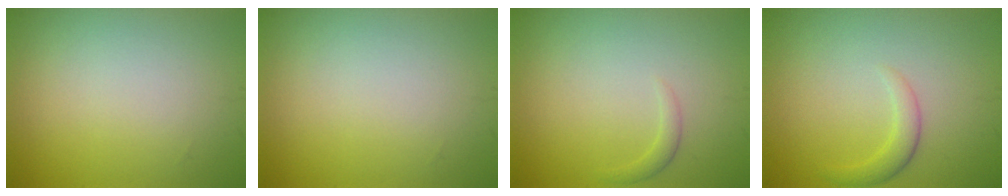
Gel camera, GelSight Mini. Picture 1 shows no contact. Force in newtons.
{"total": 0.0}
{"total": 1.0, "press": 1.0, "slide": 0.0}
{"total": 1.8, "press": 1.8, "slide": 0.1}